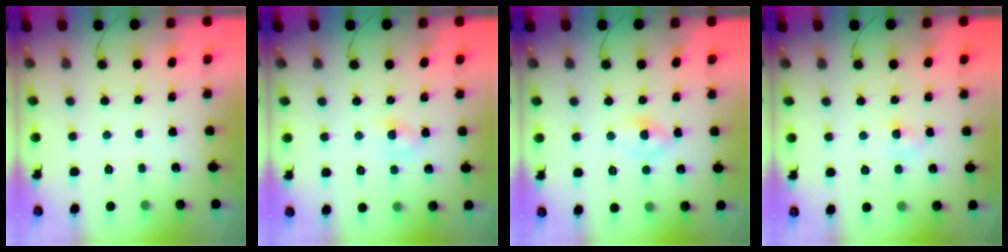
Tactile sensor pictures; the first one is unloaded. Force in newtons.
{"total": 3.7, "press": 3.5, "slide": 1.1}
{"total": 2.2, "press": 1.9, "slide": 1.1}
{"total": 3.0, "press": 2.8, "slide": 1.2}